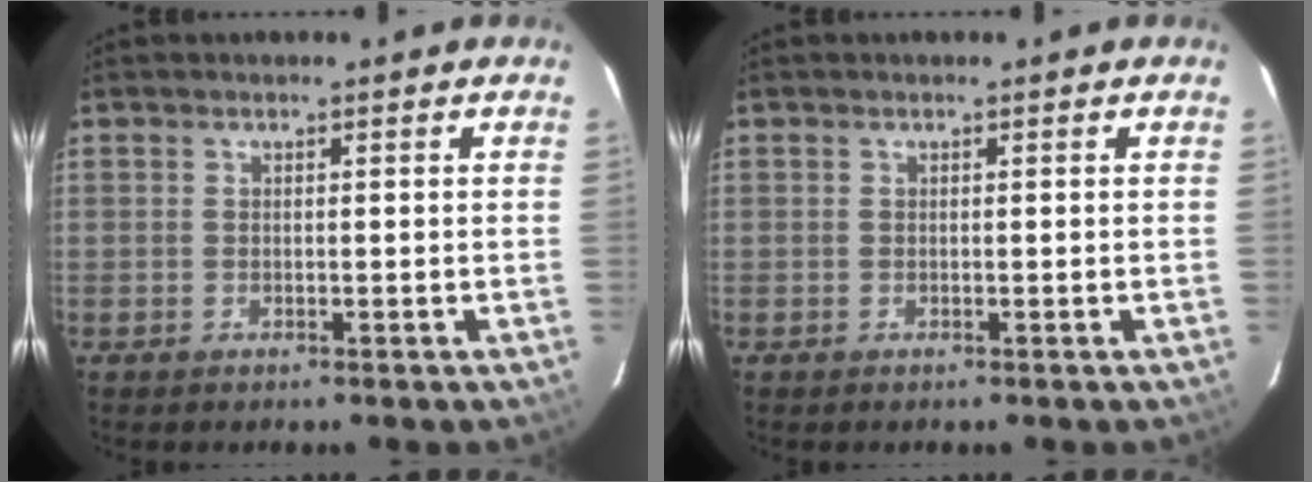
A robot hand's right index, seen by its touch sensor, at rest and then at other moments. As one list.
[{"total": 0.0}]